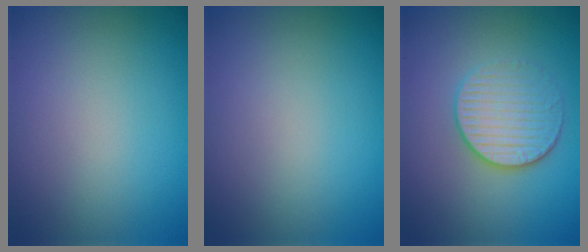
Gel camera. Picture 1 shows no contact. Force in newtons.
{"total": 0.0}
{"total": 3.4, "press": 3.2, "slide": 1.2}